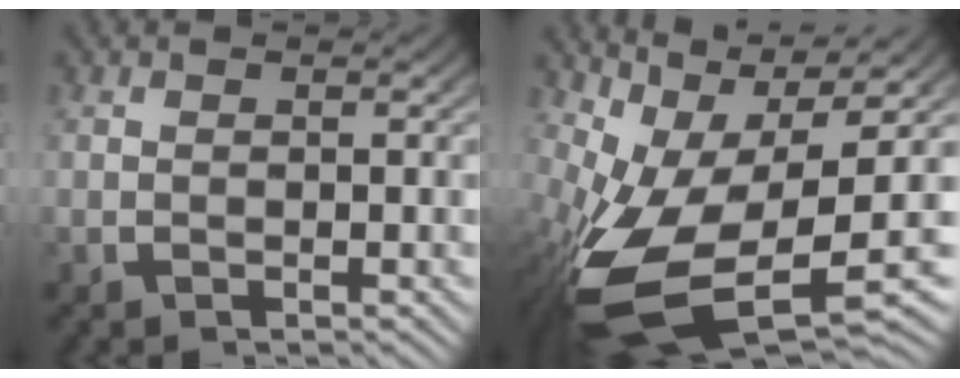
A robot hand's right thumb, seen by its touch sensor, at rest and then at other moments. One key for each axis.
{"total": 14.7, "fx": -1.7, "fy": 7.8, "fz": 12.3, "tx": -0.250, "ty": -0.052, "tz": 0.001}